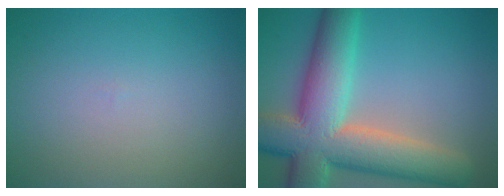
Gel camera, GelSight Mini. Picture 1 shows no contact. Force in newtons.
{"total": 12.5, "press": 12.5, "slide": 1.1}